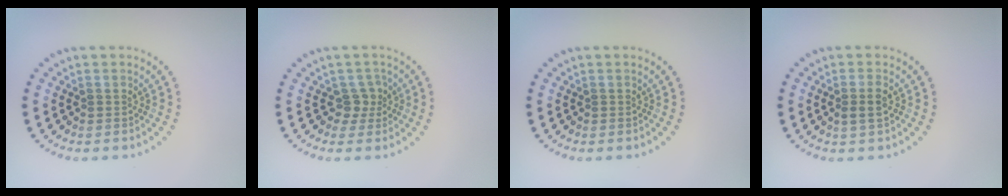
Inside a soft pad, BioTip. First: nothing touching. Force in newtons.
{"total": 1.8, "press": 1.3, "slide": 1.2}
{"total": 0.0}
{"total": 1.7, "press": 1.6, "slide": 0.6}